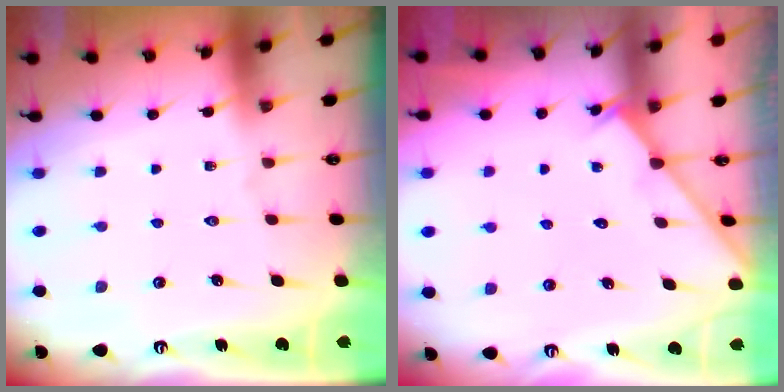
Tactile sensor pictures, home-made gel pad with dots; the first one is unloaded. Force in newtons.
{"total": 2.6, "press": 2.5, "slide": 0.4}